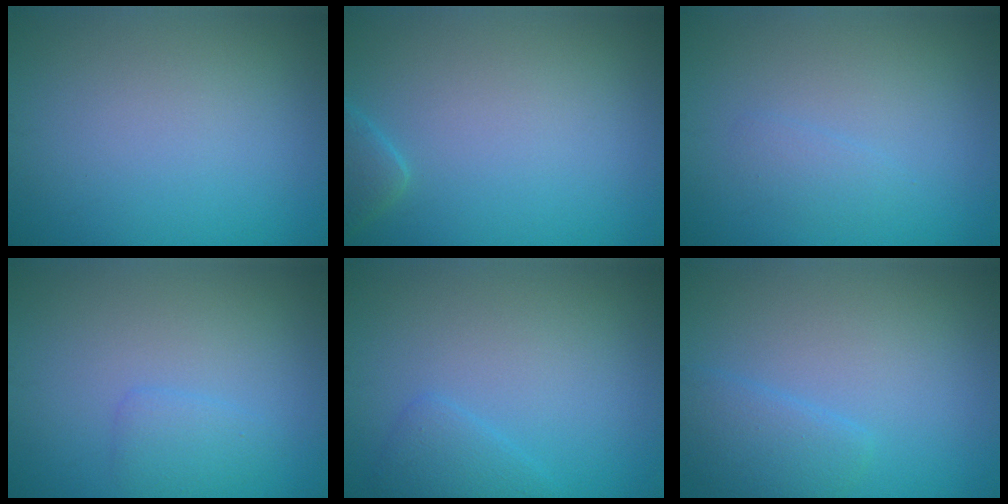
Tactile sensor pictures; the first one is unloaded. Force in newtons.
{"total": 1.9, "press": 1.9, "slide": 0.2}
{"total": 1.0, "press": 1.0, "slide": 0.1}
{"total": 1.5, "press": 1.5, "slide": 0.1}
{"total": 1.7, "press": 1.7, "slide": 0.0}
{"total": 2.4, "press": 2.4, "slide": 0.2}